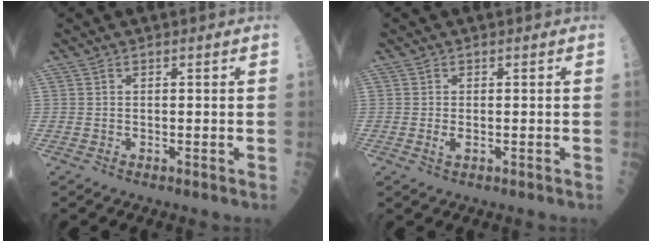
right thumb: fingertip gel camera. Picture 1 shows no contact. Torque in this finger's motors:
{"motor_torque": [-0.09, -0.08, -0.07, -0.03, -0.01]}